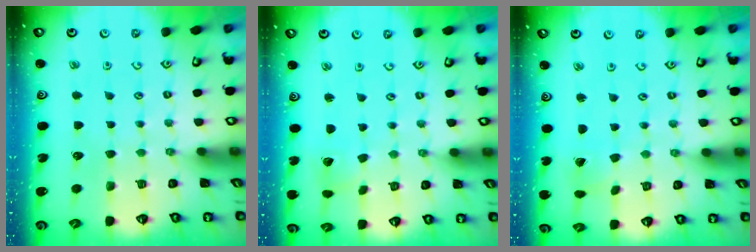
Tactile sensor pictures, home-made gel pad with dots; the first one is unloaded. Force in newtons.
{"total": 2.7, "press": 2.7, "slide": 0.2}
{"total": 1.8, "press": 1.8, "slide": 0.1}